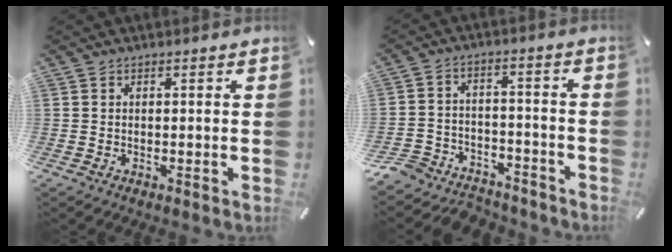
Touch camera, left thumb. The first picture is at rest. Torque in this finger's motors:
{"motor_torque": [-1.02, 0.70, -0.73, 0.69, 0.02]}